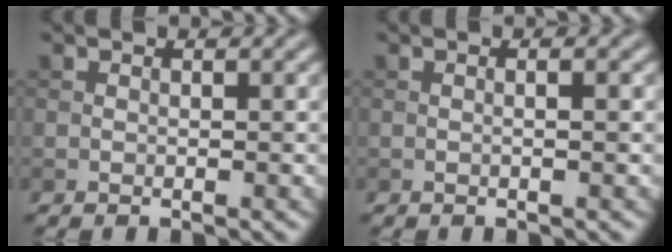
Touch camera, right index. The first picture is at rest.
{"total": 1.0, "force": [0.0, 0.2, 0.9], "torque": [-0.011, -0.003, -0.002]}